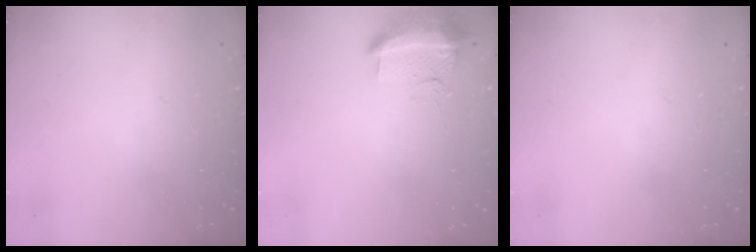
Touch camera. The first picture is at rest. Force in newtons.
{"total": 19.1, "press": 13.0, "slide": 14.0}
{"total": 0.0}